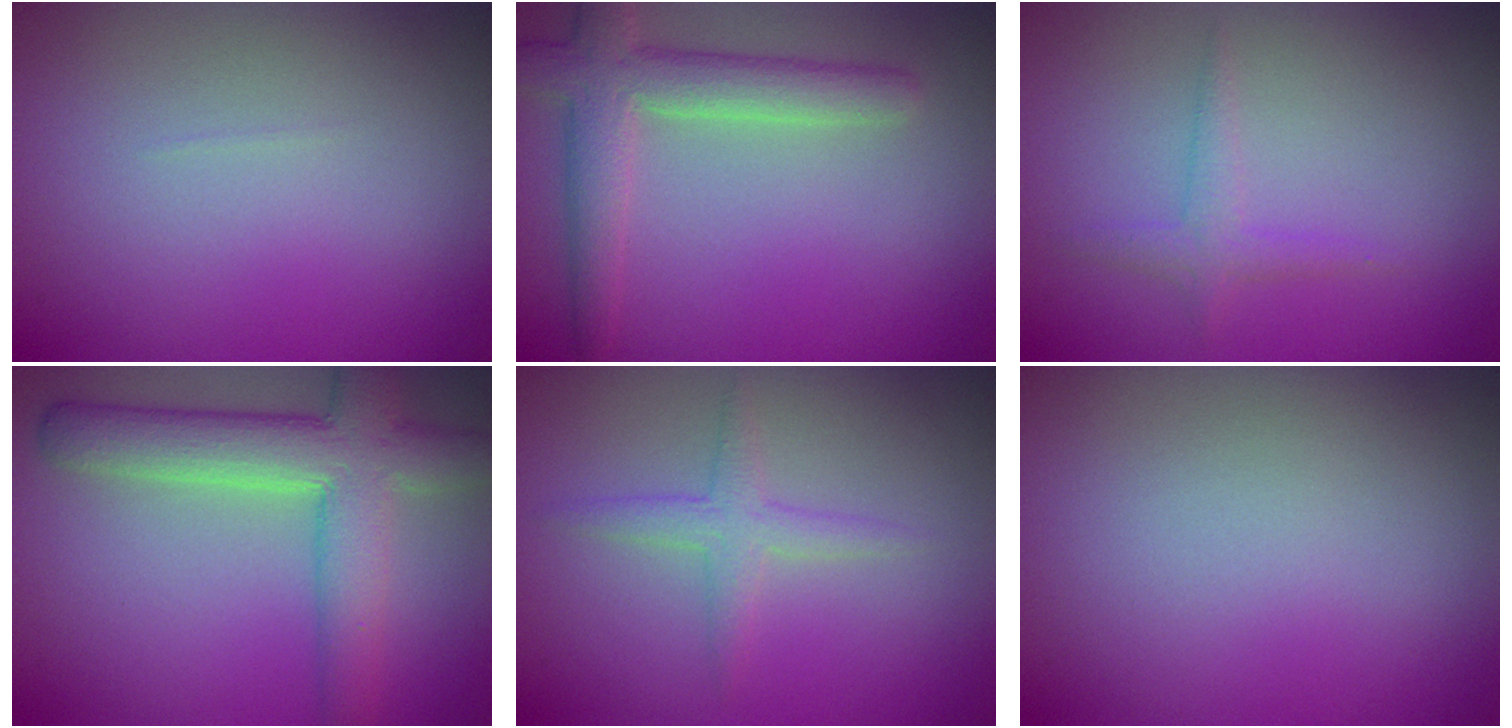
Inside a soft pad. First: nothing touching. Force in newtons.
{"total": 4.7, "press": 4.7, "slide": 0.6}
{"total": 1.3, "press": 1.3, "slide": 0.0}
{"total": 7.1, "press": 7.1, "slide": 0.4}
{"total": 1.8, "press": 1.8, "slide": 0.1}
{"total": 0.0}